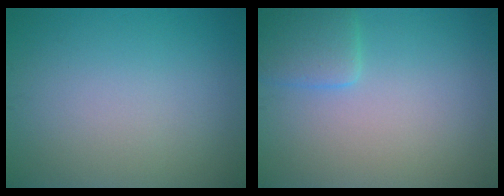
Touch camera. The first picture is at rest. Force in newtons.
{"total": 2.6, "press": 2.6, "slide": 0.1}